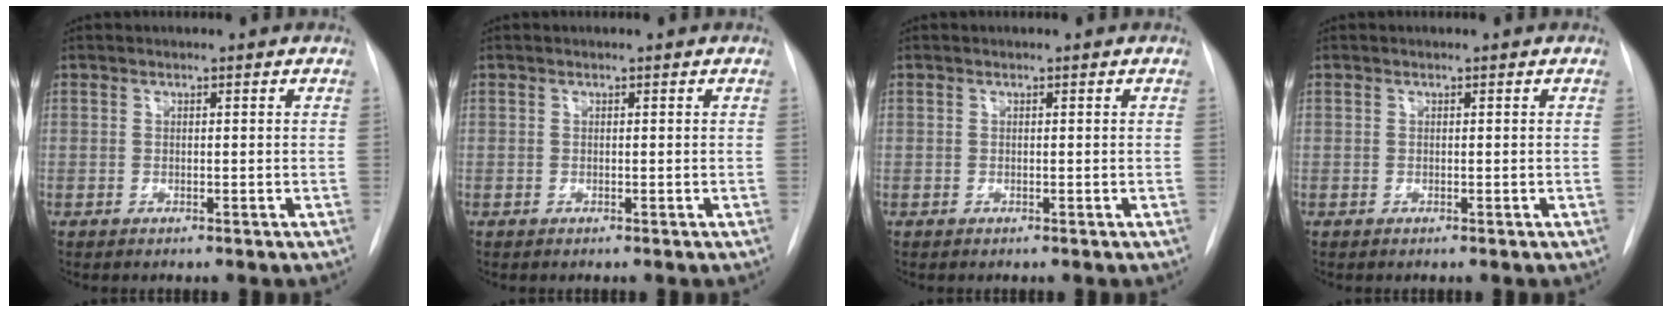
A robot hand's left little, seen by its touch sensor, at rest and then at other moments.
{"total": 0.0}
{"total": 0.0}
{"total": 0.0}